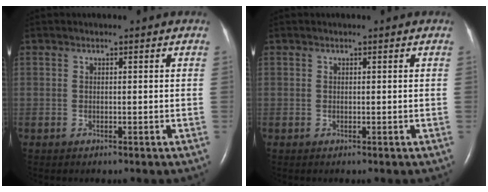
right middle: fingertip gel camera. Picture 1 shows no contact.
{"total": 0.0}